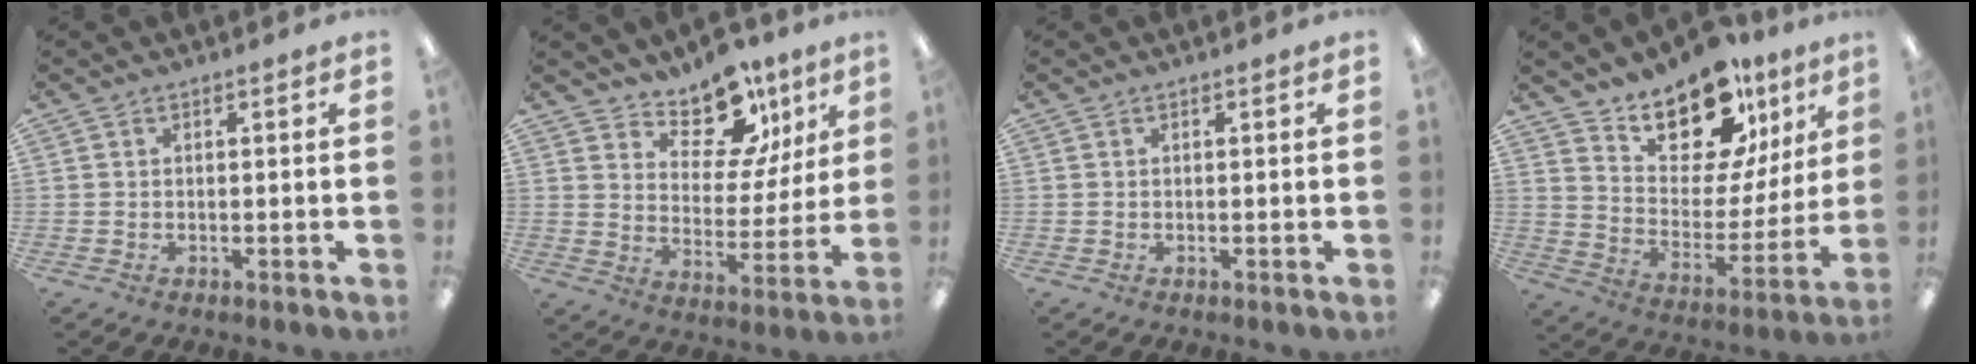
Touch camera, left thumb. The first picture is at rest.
{"total": 13.0, "force": [10.3, 6.4, 4.8], "torque": [-0.078, -0.075, 0.186]}
{"total": 0.0}
{"total": 17.6, "force": [13.8, 8.0, 7.3], "torque": [-0.128, -0.098, 0.246]}